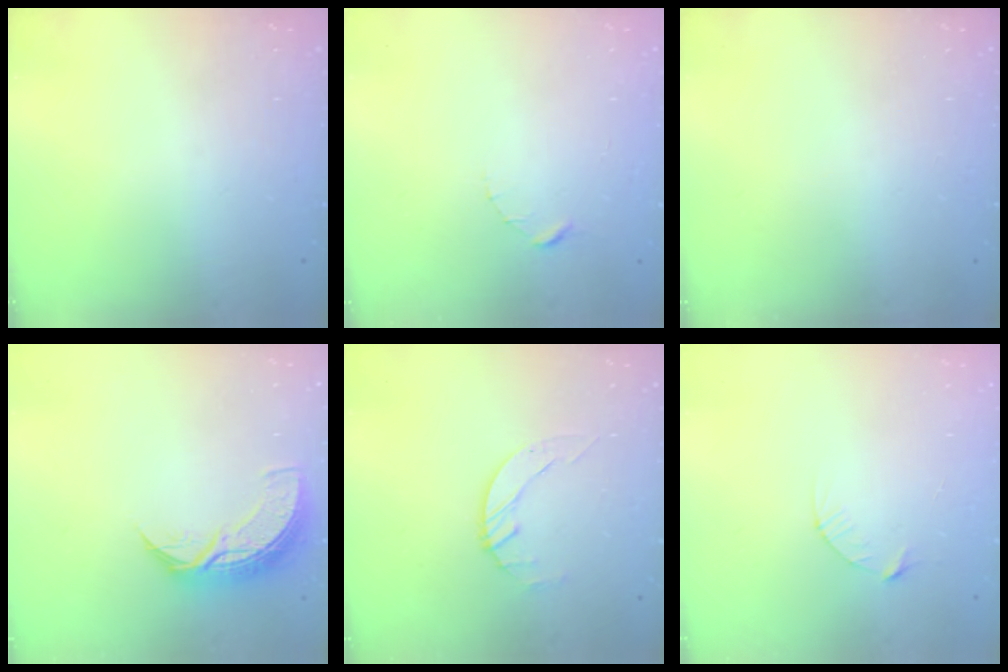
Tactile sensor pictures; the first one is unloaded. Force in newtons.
{"total": 1.5, "press": 1.5, "slide": 0.2}
{"total": 0.0}
{"total": 9.0, "press": 9.0, "slide": 0.6}
{"total": 1.4, "press": 1.4, "slide": 0.2}
{"total": 3.7, "press": 3.7, "slide": 0.4}